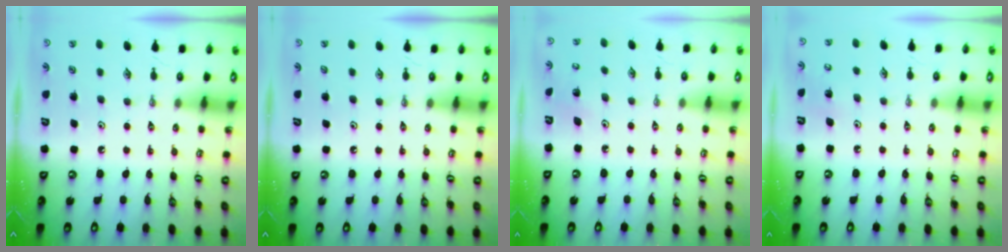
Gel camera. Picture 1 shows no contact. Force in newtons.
{"total": 1.1, "press": 0.1, "slide": 1.1}
{"total": 3.0, "press": 2.9, "slide": 0.3}
{"total": 4.5, "press": 4.4, "slide": 0.3}